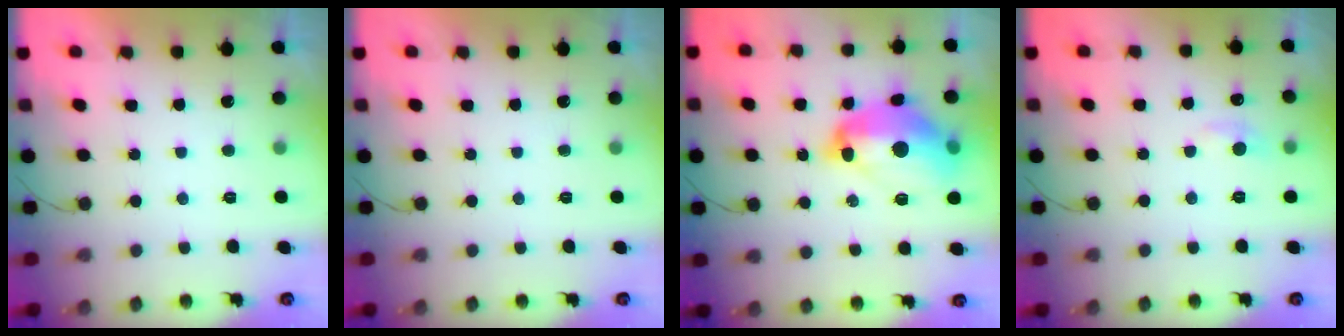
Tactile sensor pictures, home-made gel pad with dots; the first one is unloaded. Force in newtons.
{"total": 0.0}
{"total": 16.6, "press": 16.5, "slide": 1.7}
{"total": 7.2, "press": 7.1, "slide": 0.8}